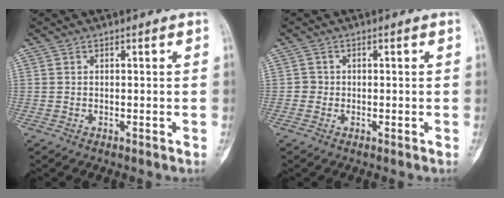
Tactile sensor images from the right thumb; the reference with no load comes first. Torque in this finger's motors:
{"motor_torque": [0.64, 0.03, 0.13, -0.29, 0.00]}